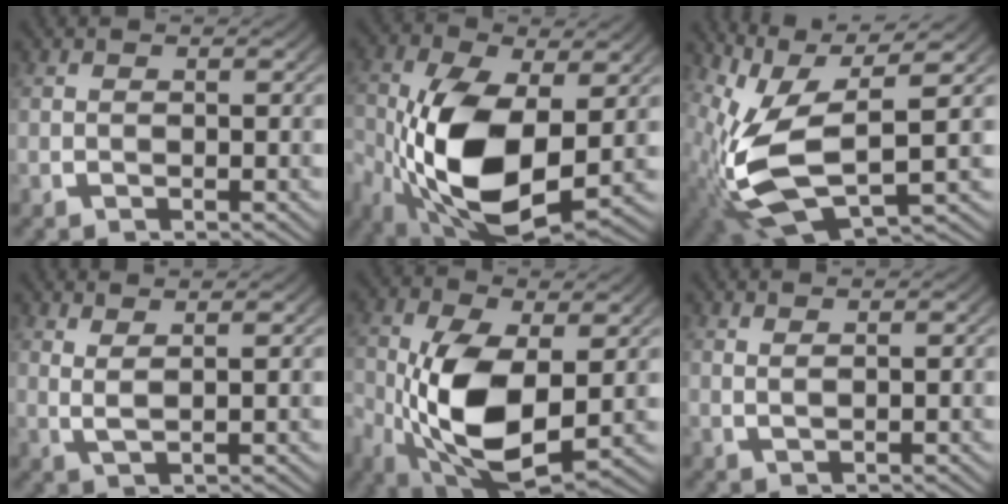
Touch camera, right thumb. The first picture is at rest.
{"total": 14.9, "force": [-2.4, 9.1, 11.6], "torque": [-0.252, -0.063, -0.010]}
{"total": 12.8, "force": [-0.3, 7.1, 10.7], "torque": [-0.222, -0.045, 0.022]}
{"total": 2.3, "force": [1.7, 0.4, 1.5], "torque": [-0.031, -0.003, 0.038]}
{"total": 12.7, "force": [-2.2, 7.7, 9.8], "torque": [-0.227, -0.062, -0.007]}
{"total": 1.1, "force": [1.1, 0.0, 0.4], "torque": [-0.009, -0.001, 0.023]}